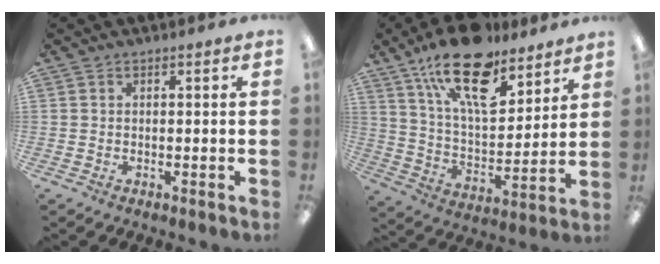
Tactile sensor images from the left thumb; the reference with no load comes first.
{"total": 21.0, "force": [14.0, 9.1, 12.8], "torque": [-0.210, -0.075, 0.244]}